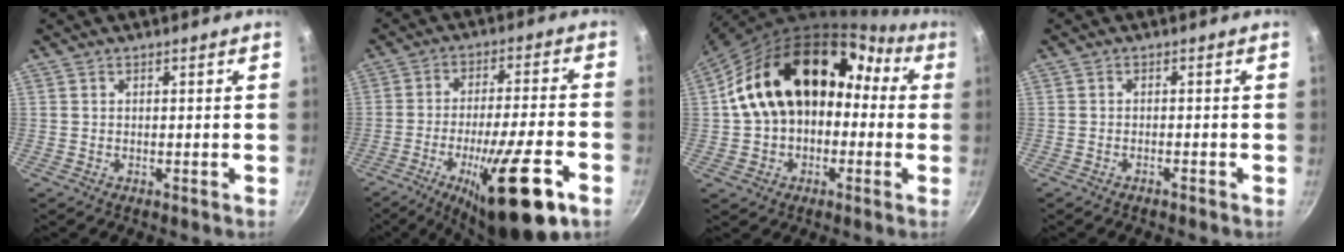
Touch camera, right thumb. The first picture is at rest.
{"total": 20.4, "force": [-9.1, 4.4, 17.7], "torque": [-0.271, 0.024, -0.140]}
{"total": 22.3, "force": [1.7, 16.0, 15.5], "torque": [-0.251, 0.068, 0.029]}
{"total": 0.8, "force": [-0.8, -0.1, 0.3], "torque": [-0.014, 0.008, -0.012]}